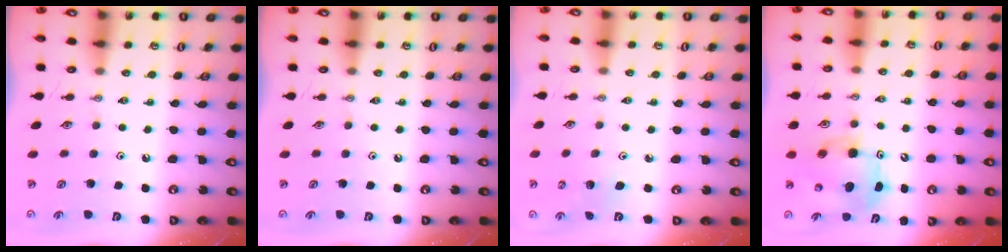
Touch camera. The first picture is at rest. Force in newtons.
{"total": 0.0}
{"total": 3.3, "press": 3.3, "slide": 0.3}
{"total": 7.6, "press": 7.4, "slide": 1.7}